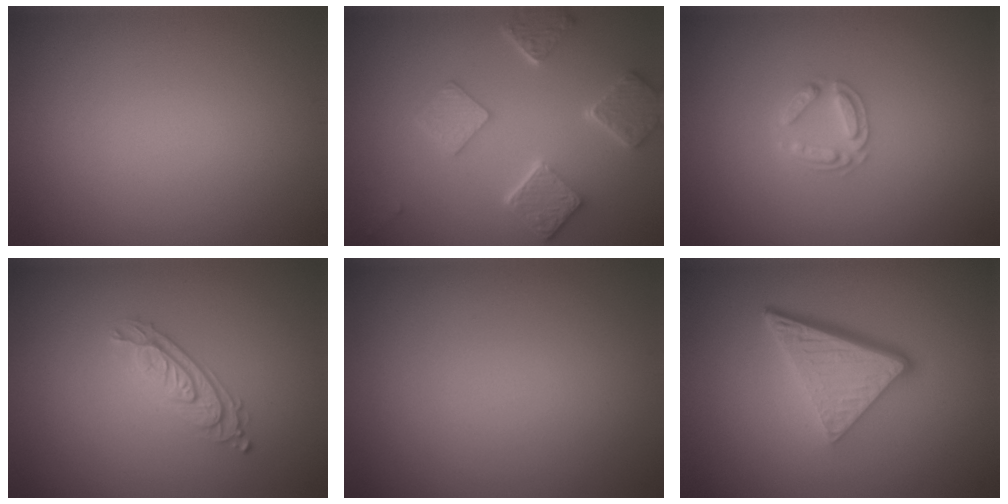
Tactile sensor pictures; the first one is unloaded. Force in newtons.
{"total": 5.0, "press": 4.0, "slide": 3.0}
{"total": 2.2, "press": 2.2, "slide": 0.3}
{"total": 2.8, "press": 2.2, "slide": 1.7}
{"total": 0.0}
{"total": 5.6, "press": 3.7, "slide": 4.2}